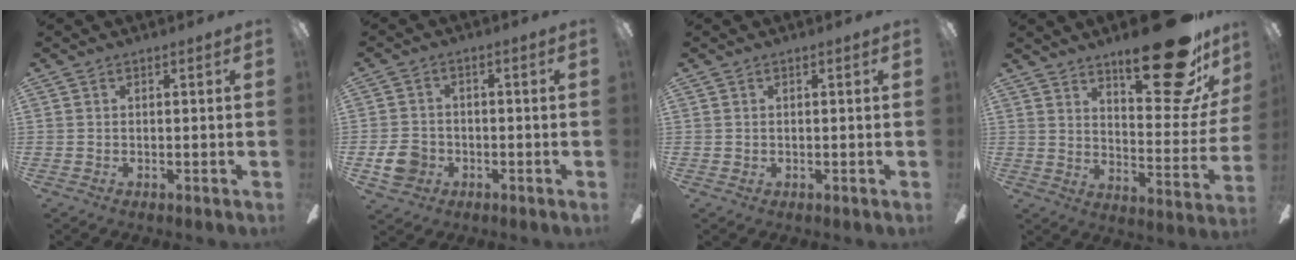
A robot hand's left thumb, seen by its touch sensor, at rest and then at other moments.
{"total": 6.7, "force": [-2.2, 5.6, 2.9], "torque": [-0.052, 0.014, -0.040]}
{"total": 0.6, "force": [0.3, 0.4, 0.1], "torque": [-0.003, 0.005, 0.005]}
{"total": 25.6, "force": [16.4, 8.2, 17.8], "torque": [-0.233, -0.104, 0.260]}